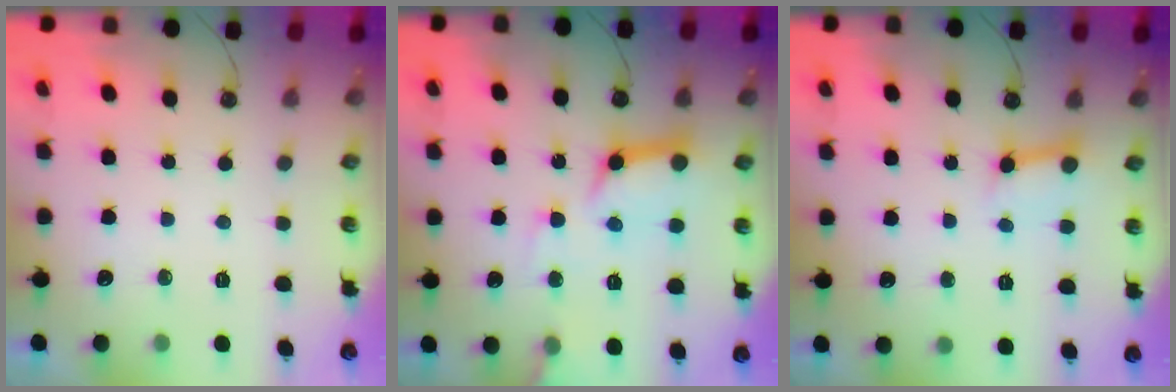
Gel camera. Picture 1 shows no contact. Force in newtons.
{"total": 15.1, "press": 15.0, "slide": 1.8}
{"total": 4.6, "press": 4.6, "slide": 0.6}